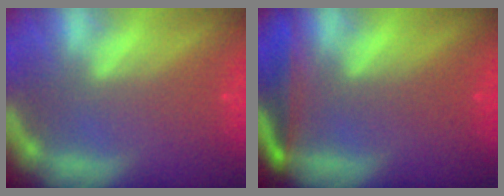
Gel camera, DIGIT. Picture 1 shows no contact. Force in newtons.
{"total": 4.5}